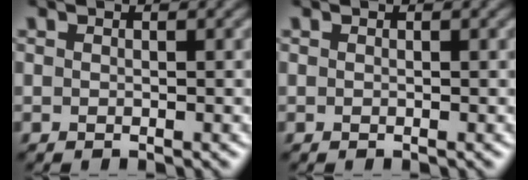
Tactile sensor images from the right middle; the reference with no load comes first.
{"total": 0.0}